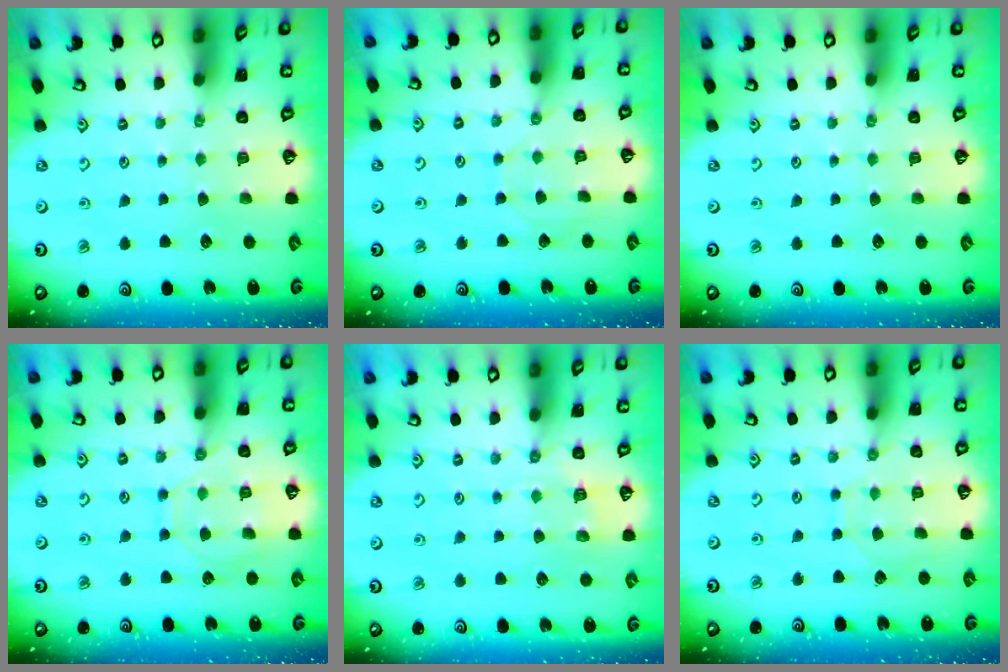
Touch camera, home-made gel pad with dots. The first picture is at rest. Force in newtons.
{"total": 2.9, "press": 2.9, "slide": 0.3}
{"total": 0.0}
{"total": 9.1, "press": 9.1, "slide": 1.0}
{"total": 4.8, "press": 4.7, "slide": 1.1}
{"total": 5.5, "press": 5.5, "slide": 0.3}